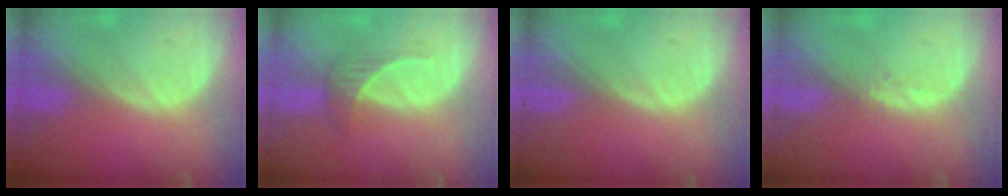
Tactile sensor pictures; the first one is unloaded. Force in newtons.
{"total": 2.8, "press": 2.7, "slide": 0.9}
{"total": 0.0}
{"total": 0.9, "press": 0.8, "slide": 0.4}